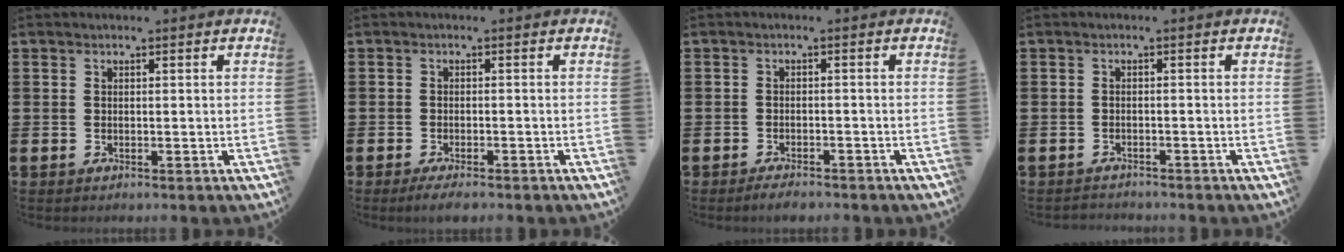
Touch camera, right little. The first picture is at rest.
{"total": 1.5, "force": [-1.2, 0.2, 0.9], "torque": [-0.016, 0.001, -0.023]}
{"total": 1.5, "force": [-1.4, 0.2, 0.5], "torque": [-0.010, 0.001, -0.028]}
{"total": 0.9, "force": [-0.9, 0.0, -0.1], "torque": [-0.001, 0.001, -0.020]}